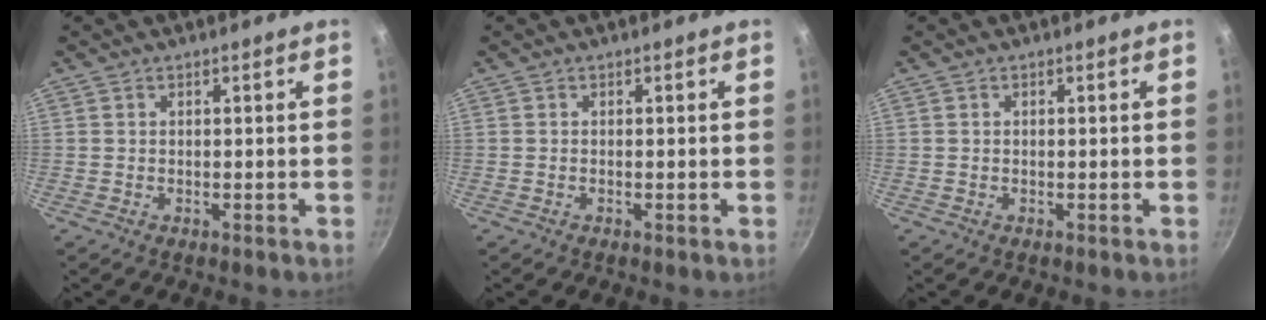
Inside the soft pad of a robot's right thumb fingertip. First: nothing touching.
{"total": 0.0}
{"total": 0.0}